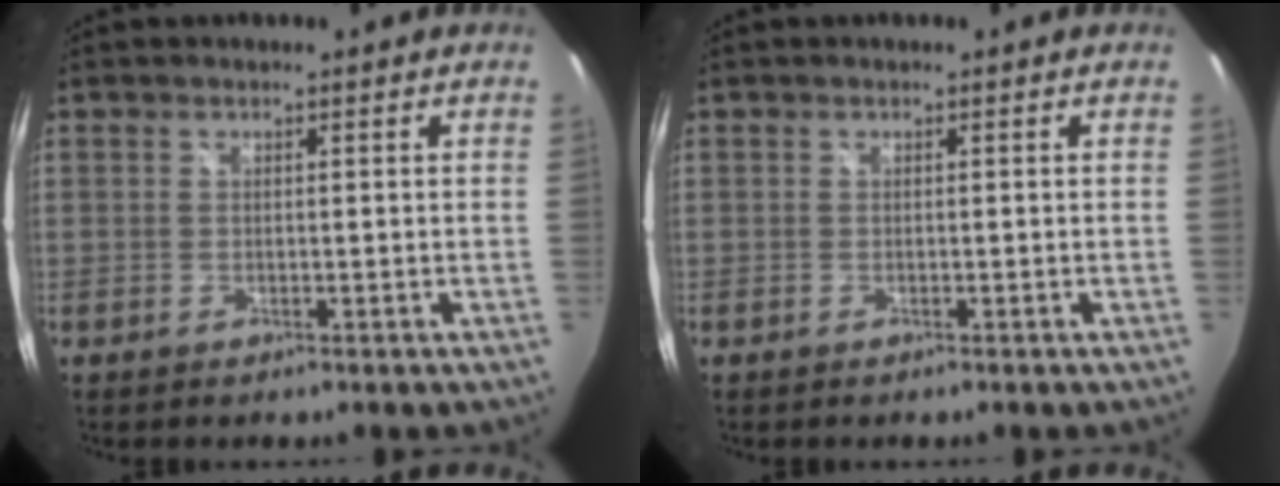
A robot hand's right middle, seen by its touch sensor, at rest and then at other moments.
{"total": 0.0}